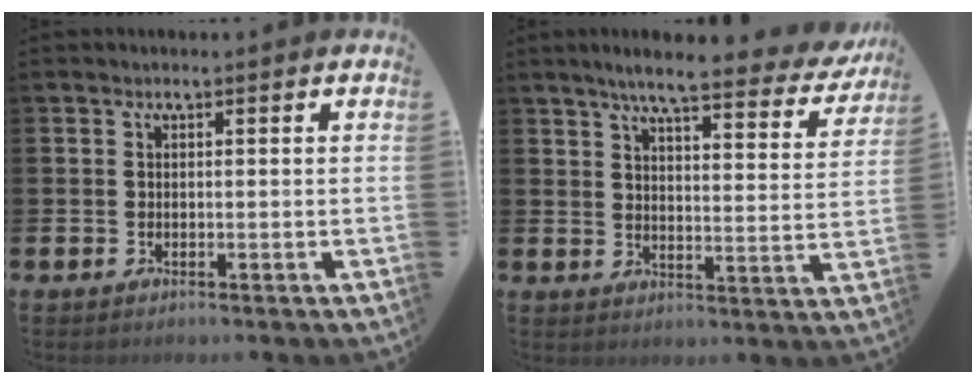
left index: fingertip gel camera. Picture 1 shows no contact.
{"total": 6.9, "force": [6.0, 0.9, 3.4], "torque": [-0.066, -0.039, 0.094]}